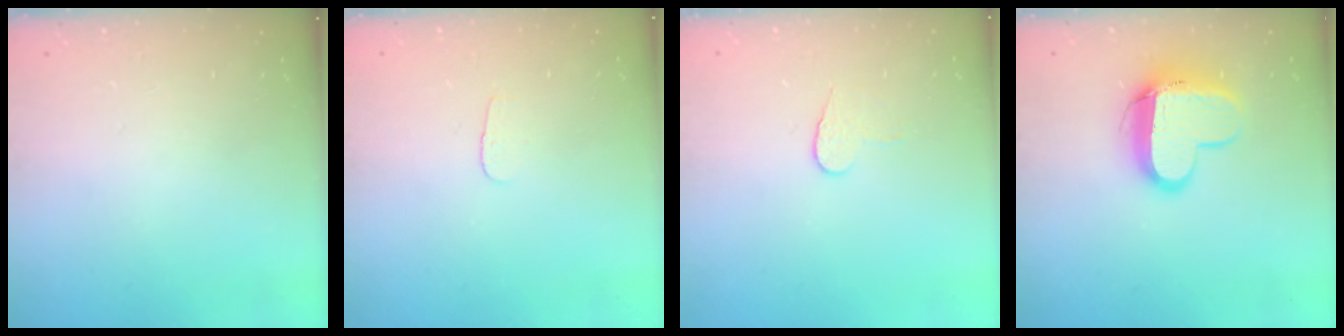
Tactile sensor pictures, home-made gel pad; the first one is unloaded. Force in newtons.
{"total": 2.9, "press": 2.8, "slide": 0.3}
{"total": 6.0, "press": 6.0, "slide": 0.5}
{"total": 12.1, "press": 12.0, "slide": 1.2}